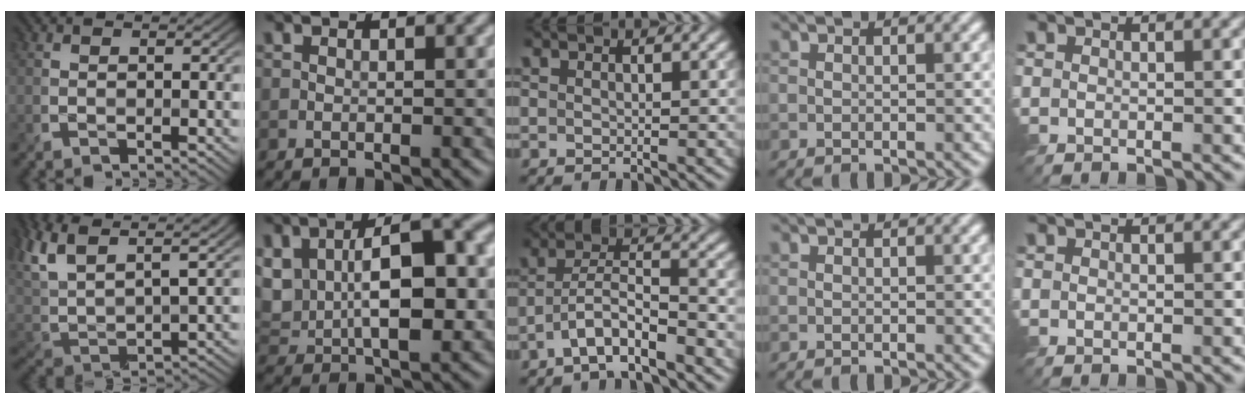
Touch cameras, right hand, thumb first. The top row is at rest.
{"thumb": {"total": 13.3, "force": [9.1, 4.9, 8.4], "torque": [-0.221, 0.032, 0.161]}, "index": {"total": 10.4, "force": [0.9, 5.9, 8.5], "torque": [-0.153, 0.003, 0.016]}, "middle": {"total": 4.6, "force": [-2.9, 1.0, 3.4], "torque": [-0.061, 0.011, -0.059]}}